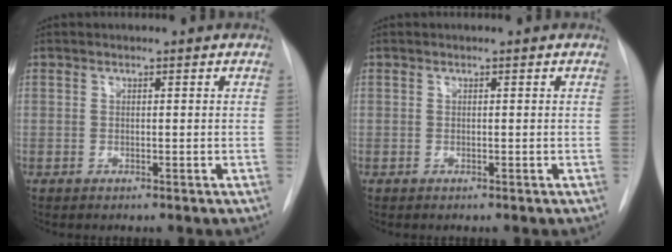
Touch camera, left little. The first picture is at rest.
{"total": 0.0}